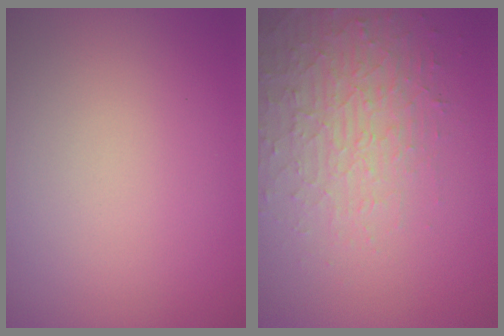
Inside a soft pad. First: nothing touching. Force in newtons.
{"total": 3.9, "press": 3.5, "slide": 1.8}